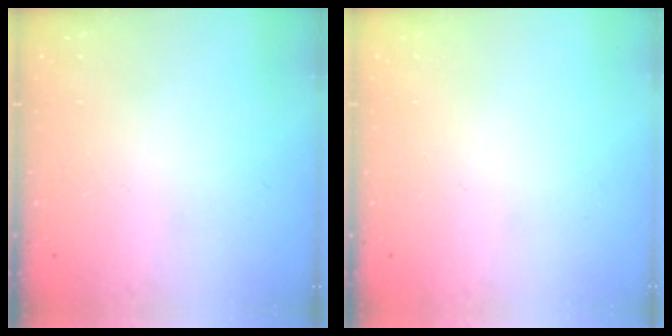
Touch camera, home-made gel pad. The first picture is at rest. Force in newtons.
{"total": 0.0}